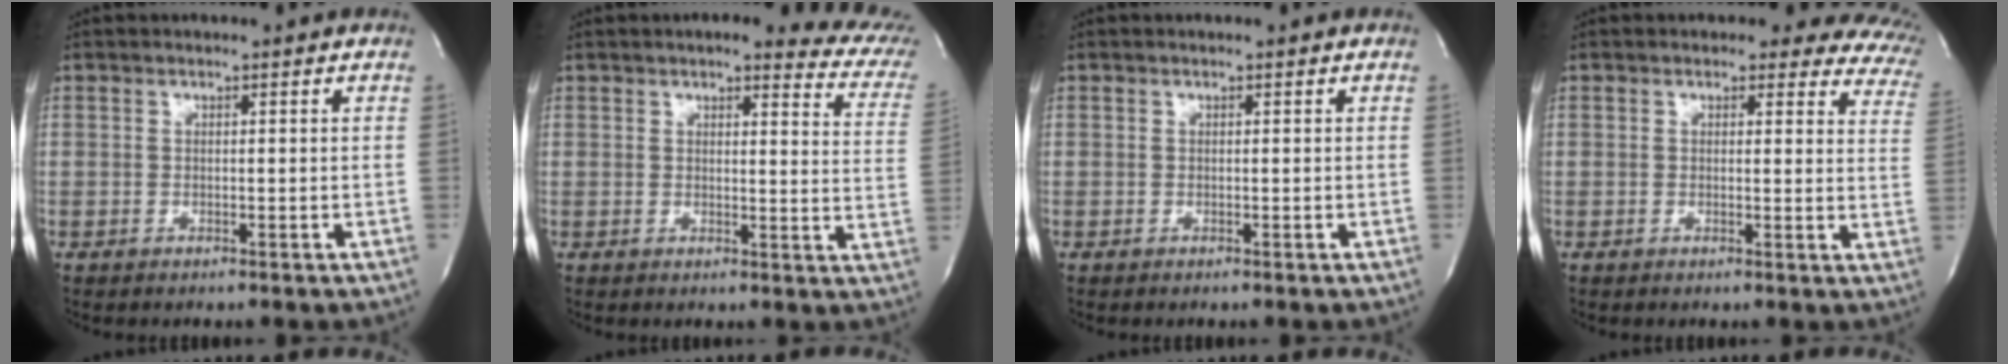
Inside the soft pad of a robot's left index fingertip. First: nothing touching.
{"total": 12.4, "force": [10.2, 2.6, 6.6], "torque": [-0.060, -0.025, 0.086]}
{"total": 0.0}
{"total": 12.2, "force": [10.9, 4.8, 2.8], "torque": [0.014, -0.047, 0.071]}